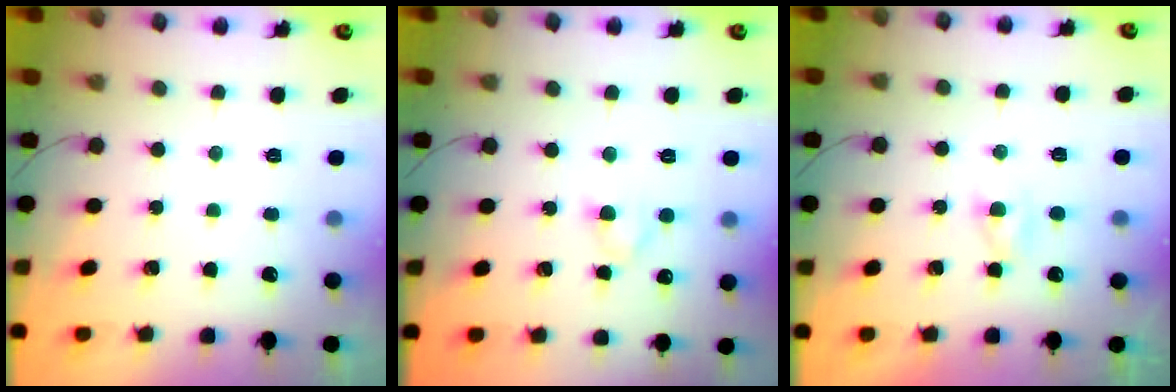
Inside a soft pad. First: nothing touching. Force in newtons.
{"total": 2.7, "press": 2.4, "slide": 1.2}
{"total": 2.2, "press": 2.2, "slide": 0.5}